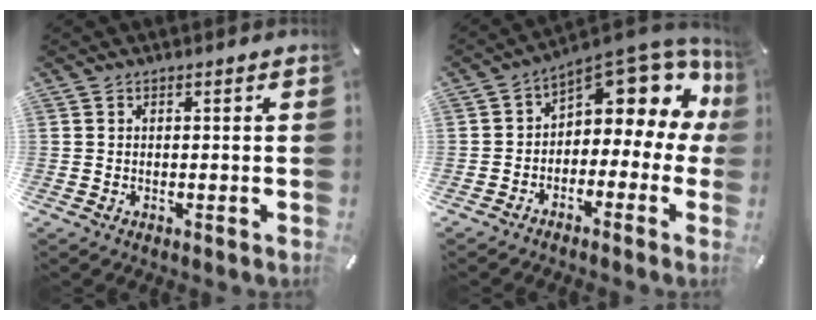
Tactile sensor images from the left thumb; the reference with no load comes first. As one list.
[{"total": 9.9, "force": [6.2, 5.1, 5.8], "torque": [-0.085, -0.059, 0.104]}]